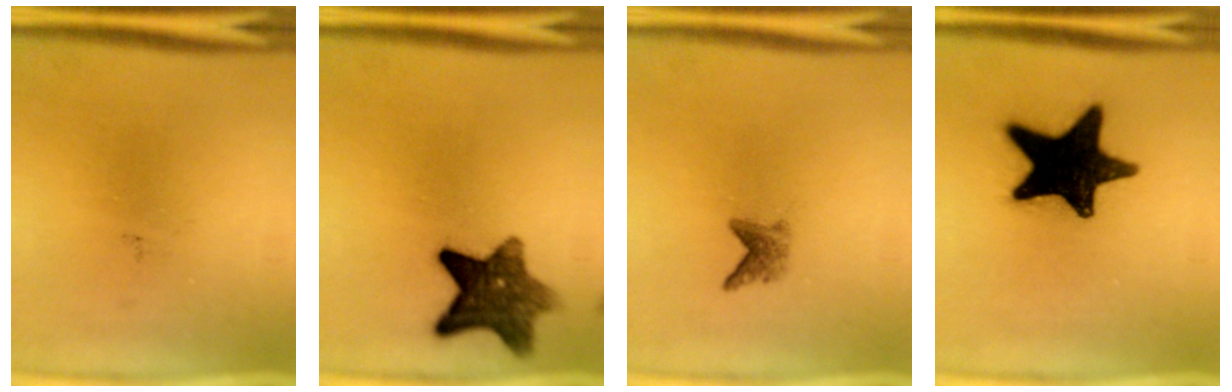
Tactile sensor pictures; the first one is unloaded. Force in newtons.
{"total": 9.7}
{"total": 2.1}
{"total": 19.6}